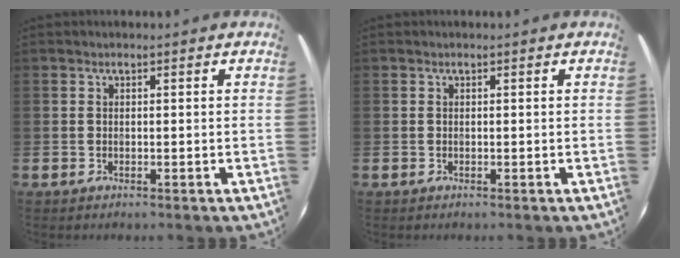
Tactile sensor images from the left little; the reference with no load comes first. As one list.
[{"total": 0.0}]